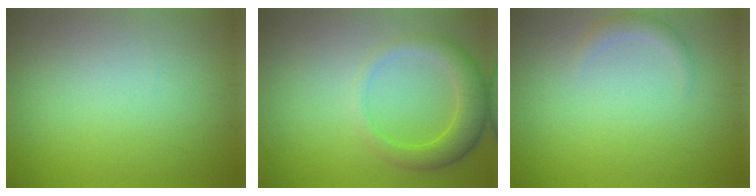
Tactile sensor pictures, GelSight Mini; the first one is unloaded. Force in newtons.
{"total": 3.8, "press": 3.8, "slide": 0.2}
{"total": 1.4, "press": 1.4, "slide": 0.1}